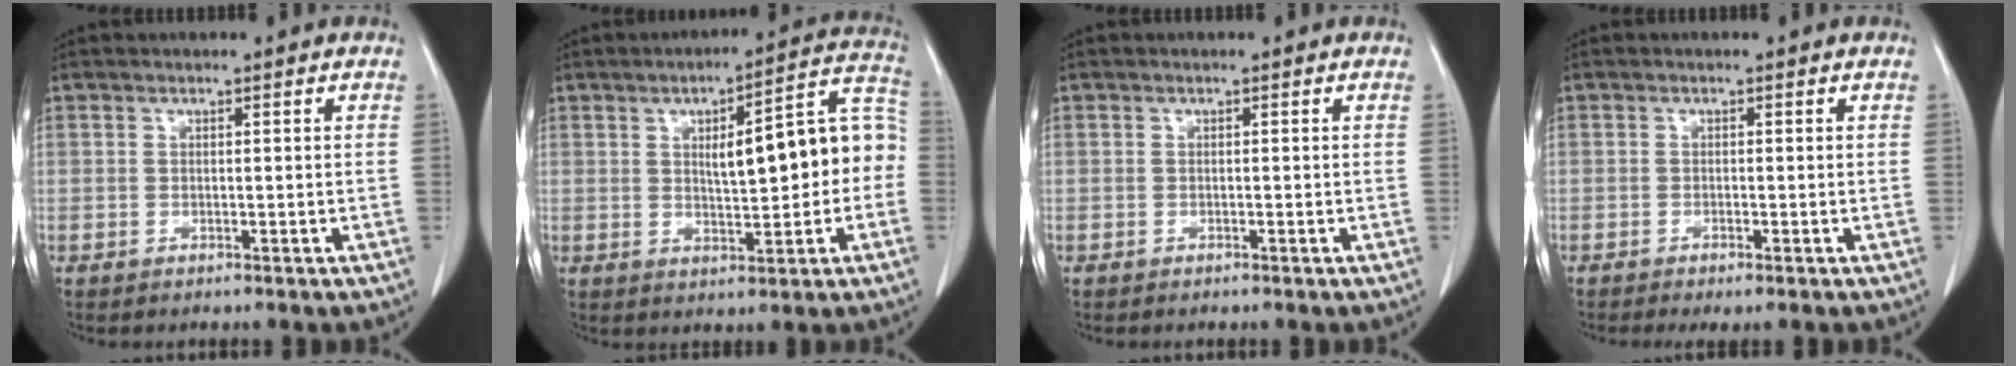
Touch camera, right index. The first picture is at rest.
{"total": 13.2, "force": [0.3, 3.7, 12.6], "torque": [-0.164, 0.043, 0.009]}
{"total": 0.0}
{"total": 1.7, "force": [-1.1, 0.2, 1.3], "torque": [-0.024, -0.004, -0.017]}